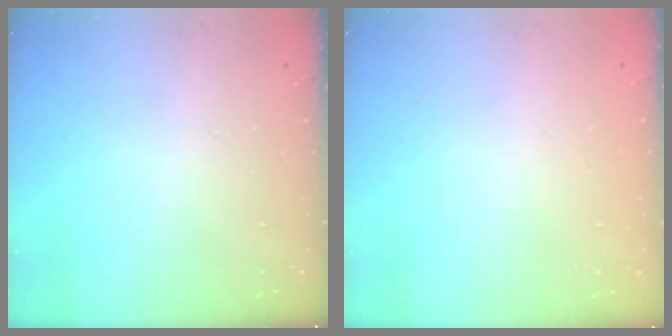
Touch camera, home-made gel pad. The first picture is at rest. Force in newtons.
{"total": 0.0}